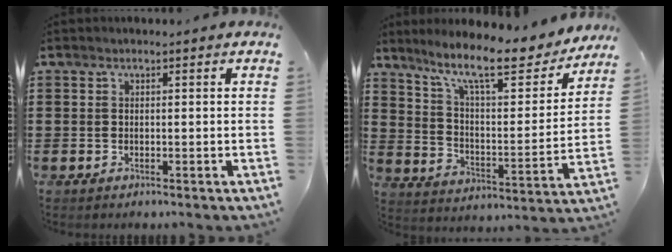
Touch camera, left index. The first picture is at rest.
{"total": 12.4, "force": [10.1, 2.0, 7.0], "torque": [-0.147, -0.060, 0.167]}